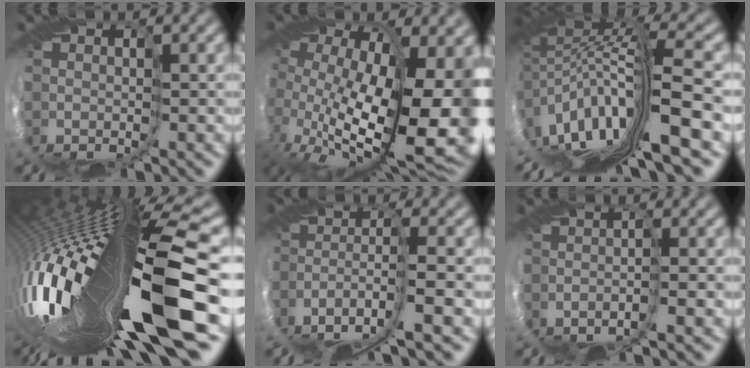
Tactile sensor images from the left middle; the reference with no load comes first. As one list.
[{"total": 15.1, "force": [-0.8, 7.6, 13.0], "torque": [-0.197, -0.048, 0.011]}, {"total": 11.7, "force": [-4.6, 1.9, 10.6], "torque": [-0.211, -0.001, -0.065]}, {"total": 16.1, "force": [-2.8, 2.0, 15.7], "torque": [-0.284, -0.021, -0.035]}, {"total": 4.1, "force": [-3.2, 0.4, 2.5], "torque": [-0.049, 0.009, -0.074]}, {"total": 1.5, "force": [-1.1, -0.1, 1.0], "torque": [-0.022, 0.006, -0.022]}]